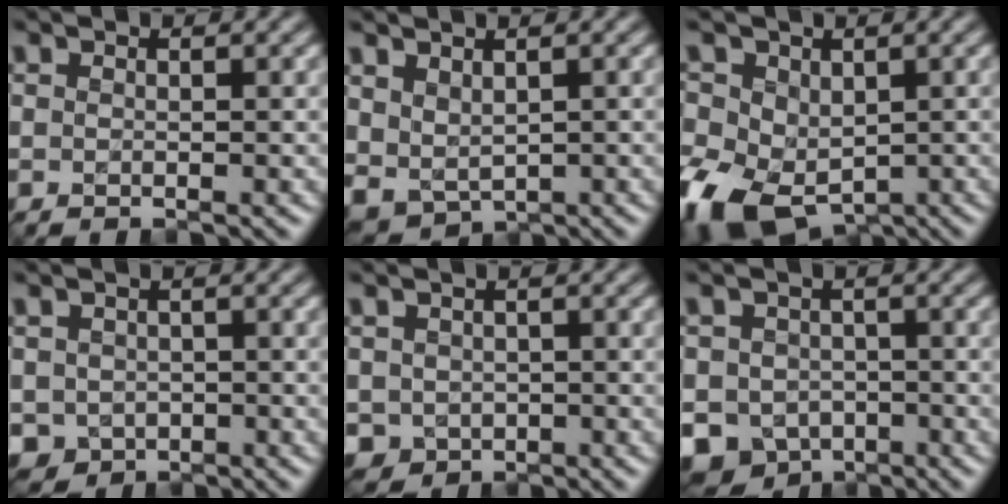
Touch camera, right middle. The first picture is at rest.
{"total": 3.0, "force": [1.3, 2.1, 1.7], "torque": [-0.039, -0.010, 0.031]}
{"total": 10.1, "force": [-2.9, 6.9, 6.8], "torque": [-0.155, -0.017, -0.059]}
{"total": 2.8, "force": [-0.8, 2.6, 0.9], "torque": [-0.018, -0.005, -0.016]}
{"total": 2.5, "force": [-0.4, 2.4, 0.8], "torque": [-0.016, -0.004, -0.007]}
{"total": 6.4, "force": [-2.8, 5.2, 2.4], "torque": [-0.031, -0.012, -0.048]}